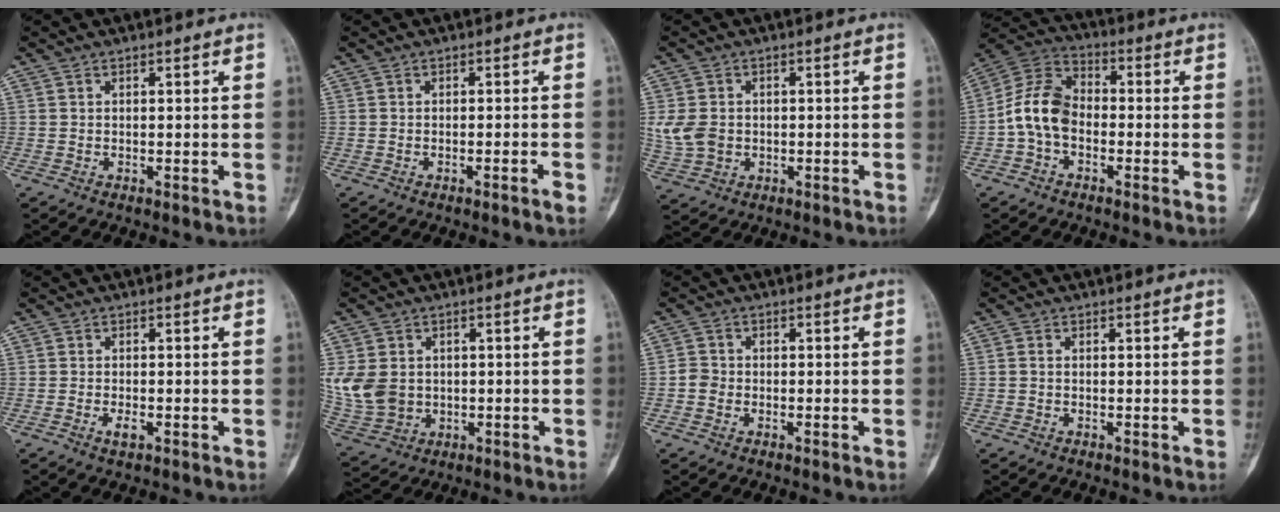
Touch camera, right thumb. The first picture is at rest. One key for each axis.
{"total": 1.5, "fx": -0.9, "fy": -0.1, "fz": 1.2, "tx": -0.022, "ty": 0.005, "tz": -0.015}
{"total": 6.5, "fx": -0.3, "fy": 5.2, "fz": 3.9, "tx": -0.069, "ty": 0.007, "tz": 0.002}
{"total": 10.3, "fx": -2.2, "fy": 7.1, "fz": 7.1, "tx": -0.125, "ty": 0.036, "tz": -0.057}
{"total": 2.0, "fx": -0.9, "fy": 0.8, "fz": 1.5, "tx": -0.024, "ty": 0.004, "tz": -0.017}
{"total": 10.6, "fx": 0.3, "fy": 8.6, "fz": 6.2, "tx": -0.122, "ty": 0.005, "tz": 0.024}
{"total": 2.5, "fx": -0.8, "fy": 2.1, "fz": 1.0, "tx": -0.007, "ty": 0.011, "tz": -0.023}
{"total": 0.7, "fx": -0.2, "fy": 0.5, "fz": 0.5, "tx": -0.004, "ty": 0.003, "tz": -0.006}